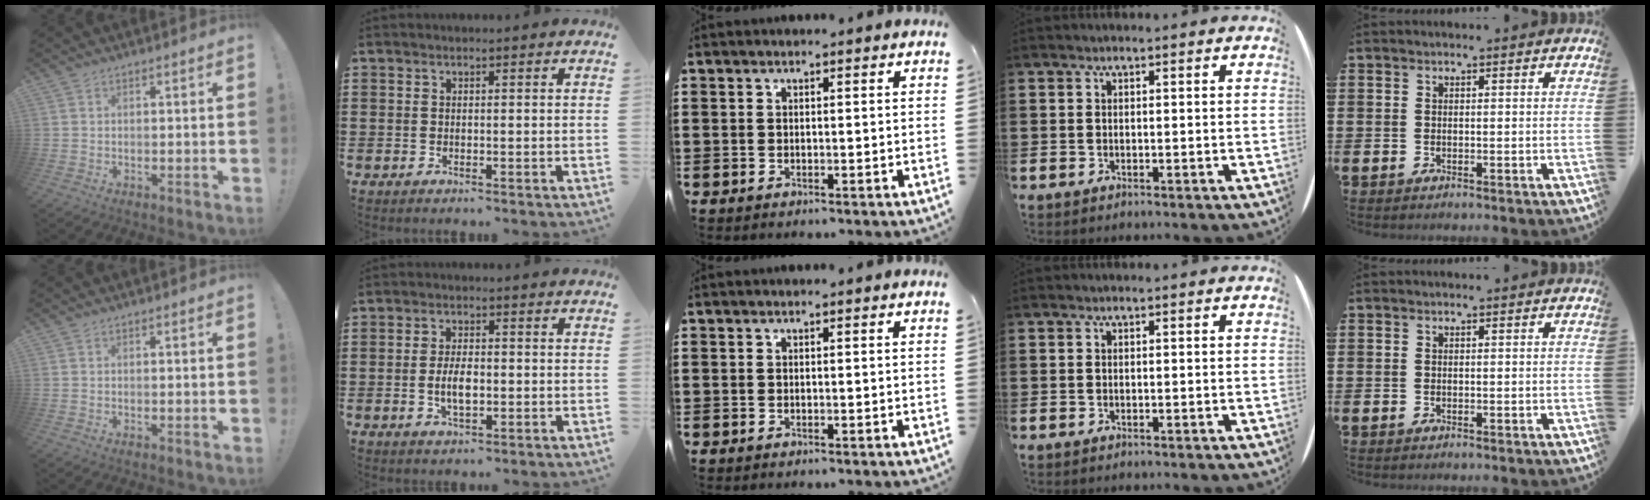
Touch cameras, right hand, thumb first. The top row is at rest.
{"thumb": {"total": 0.8, "force": [0.3, -0.1, 0.7], "torque": [-0.006, -0.004, 0.004]}, "index": {"total": 4.6, "force": [-0.7, 1.8, 4.1], "torque": [-0.089, -0.003, -0.016]}}